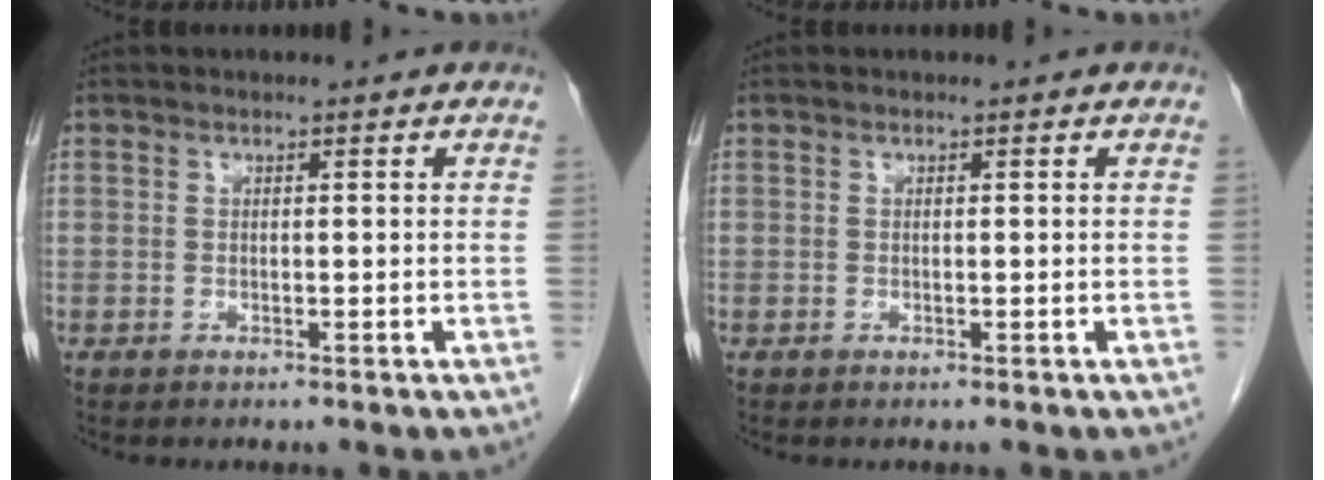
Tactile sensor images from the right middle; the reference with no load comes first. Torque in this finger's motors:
{"motor_torque": [-0.05, 0.00, 0.00, 0.00]}